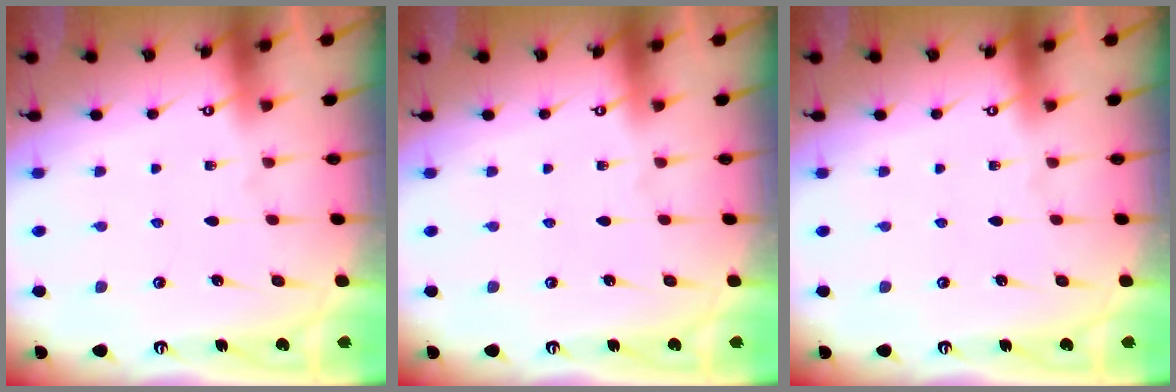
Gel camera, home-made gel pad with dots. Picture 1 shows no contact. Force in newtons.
{"total": 0.0}
{"total": 0.0}